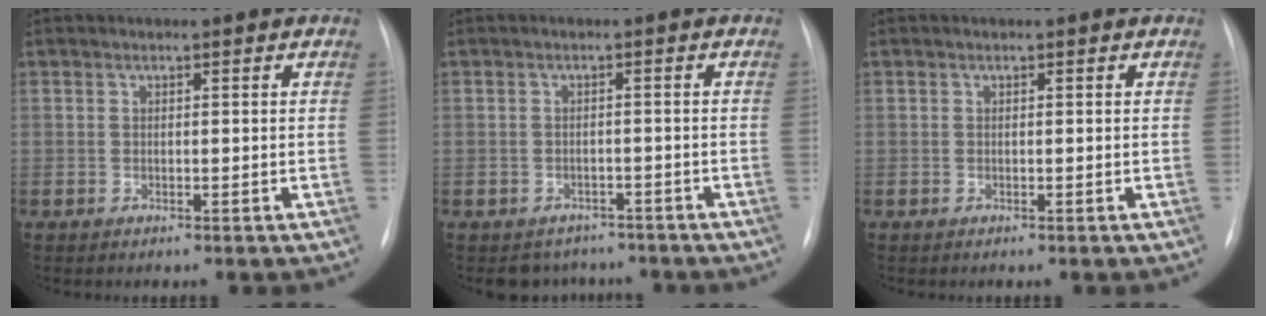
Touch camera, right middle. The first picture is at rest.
{"total": 4.5, "force": [-3.8, 2.4, -0.2], "torque": [0.007, 0.013, -0.050]}
{"total": 0.0}